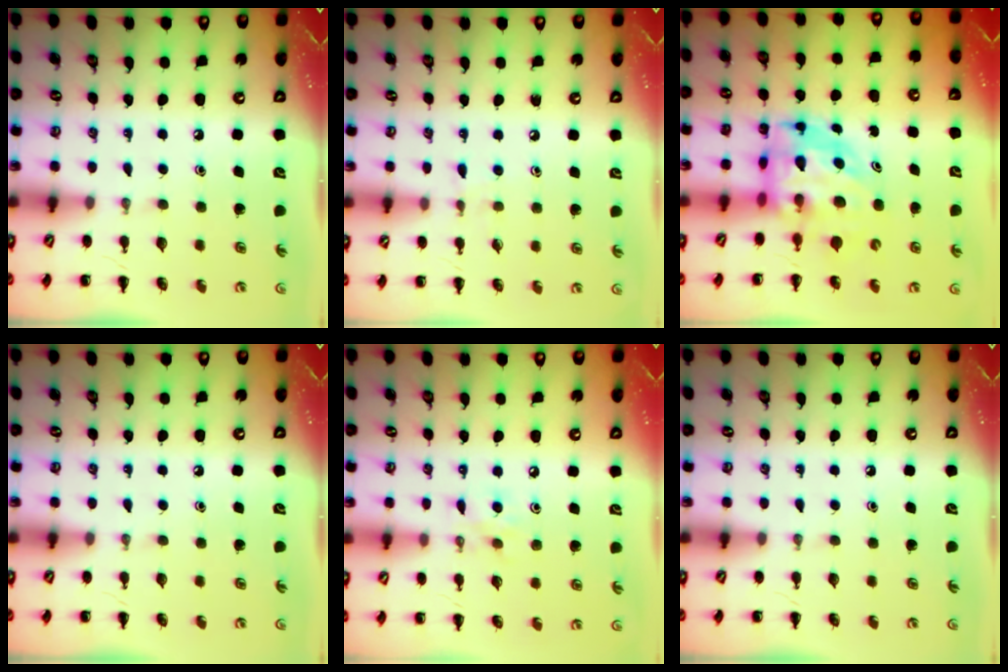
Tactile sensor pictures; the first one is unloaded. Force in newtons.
{"total": 4.7, "press": 4.4, "slide": 1.7}
{"total": 6.4, "press": 6.1, "slide": 1.8}
{"total": 0.0}
{"total": 6.5, "press": 6.2, "slide": 1.9}
{"total": 0.0}